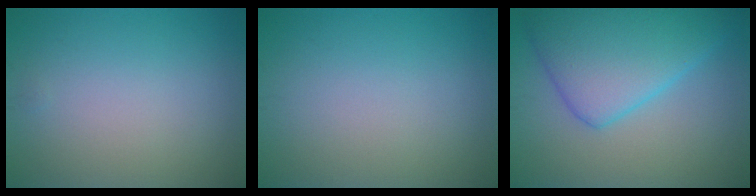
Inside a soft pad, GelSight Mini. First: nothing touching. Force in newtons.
{"total": 0.0}
{"total": 8.0, "press": 8.0, "slide": 0.2}